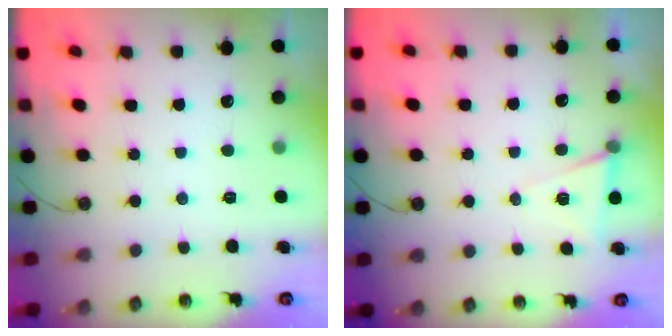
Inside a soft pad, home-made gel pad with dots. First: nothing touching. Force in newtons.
{"total": 6.3, "press": 4.4, "slide": 4.5}